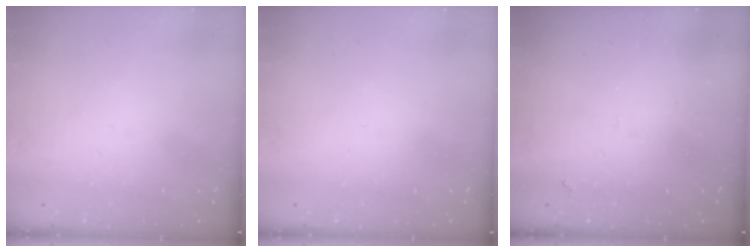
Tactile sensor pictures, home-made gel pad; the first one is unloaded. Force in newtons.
{"total": 0.0}
{"total": 5.2, "press": 5.1, "slide": 0.8}